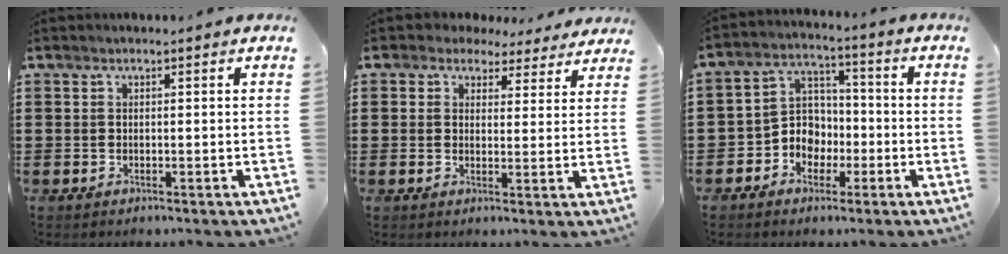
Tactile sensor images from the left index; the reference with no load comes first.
{"total": 3.4, "force": [2.9, 1.7, 0.6], "torque": [-0.027, -0.005, 0.053]}
{"total": 6.0, "force": [-2.2, 5.3, 1.7], "torque": [-0.053, 0.010, -0.046]}